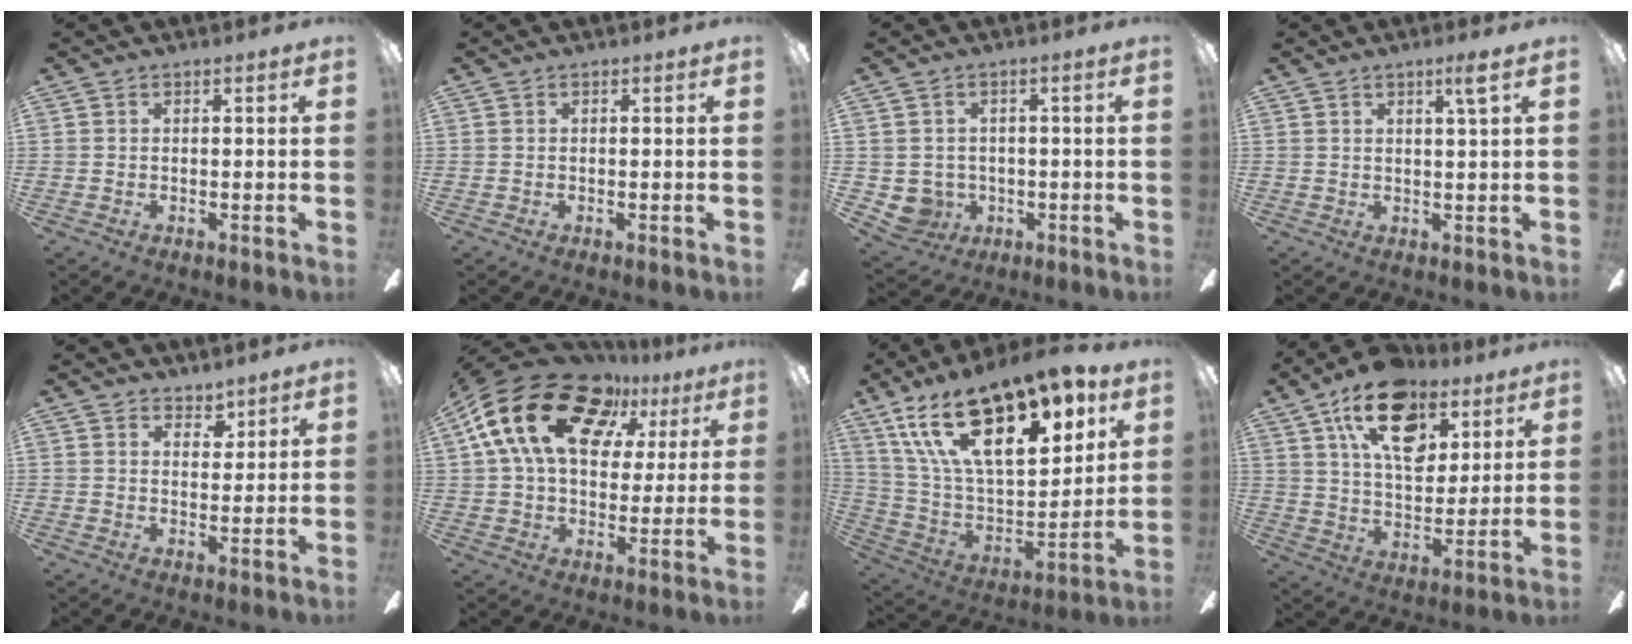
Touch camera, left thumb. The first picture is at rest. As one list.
[{"total": 0.0}, {"total": 4.5, "force": [-0.2, 4.4, 1.0], "torque": [-0.049, -0.001, -0.003]}, {"total": 3.5, "force": [2.2, -0.2, 2.7], "torque": [-0.042, -0.008, 0.032]}, {"total": 3.6, "force": [3.1, 1.8, 0.2], "torque": [0.002, -0.017, 0.056]}, {"total": 22.0, "force": [9.3, 14.2, 13.9], "torque": [-0.260, -0.029, 0.165]}, {"total": 25.8, "force": [15.8, 11.3, 17.0], "torque": [-0.308, -0.090, 0.277]}, {"total": 19.6, "force": [10.5, 11.2, 12.2], "torque": [-0.190, -0.034, 0.186]}]